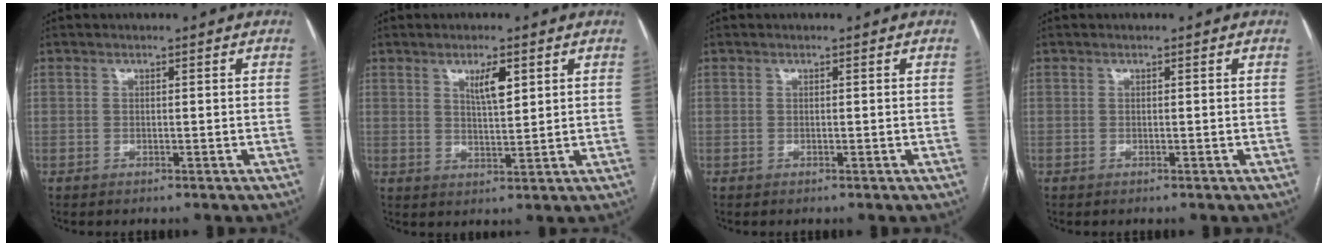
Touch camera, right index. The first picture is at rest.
{"total": 4.2, "force": [2.1, 0.9, 3.6], "torque": [-0.062, -0.003, 0.038]}
{"total": 0.0}
{"total": 0.0}